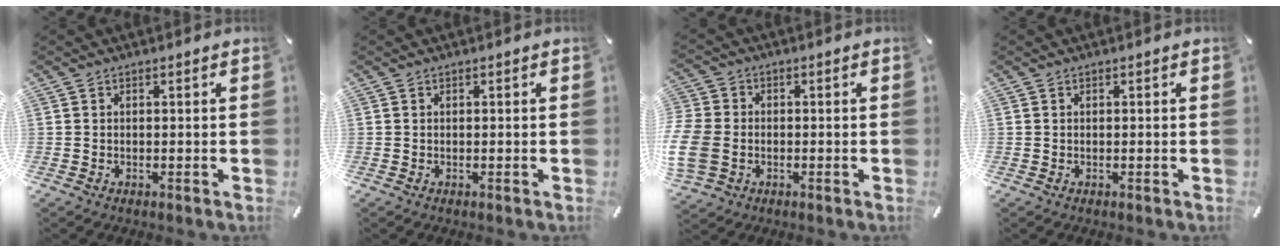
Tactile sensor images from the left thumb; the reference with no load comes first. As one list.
[{"total": 0.0}, {"total": 8.5, "force": [-1.4, 7.3, 4.0], "torque": [-0.094, 0.014, -0.023]}, {"total": 0.0}]